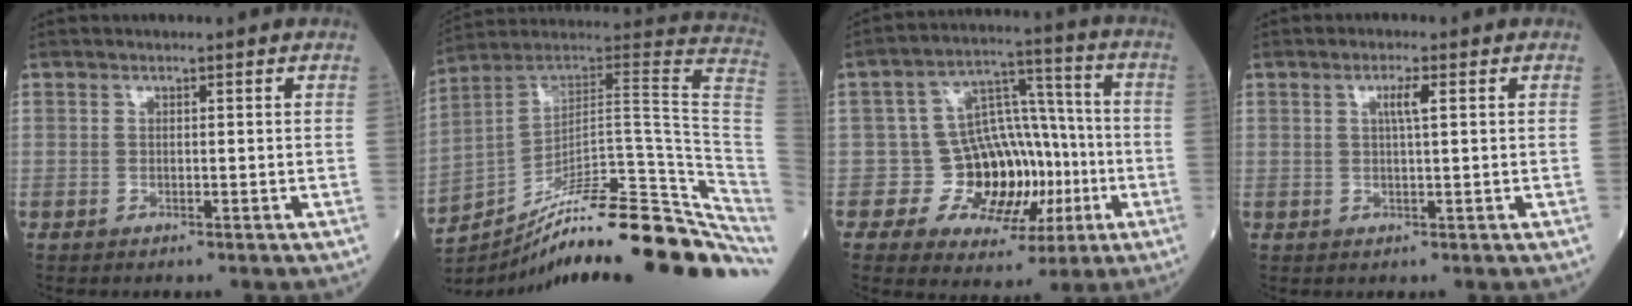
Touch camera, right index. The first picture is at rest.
{"total": 29.3, "force": [-21.7, 4.6, 19.1], "torque": [-0.161, 0.032, -0.315]}
{"total": 12.1, "force": [-2.7, 9.1, 7.5], "torque": [-0.101, 0.030, -0.030]}
{"total": 2.4, "force": [0.8, 0.0, 2.3], "torque": [-0.044, 0.001, 0.013]}